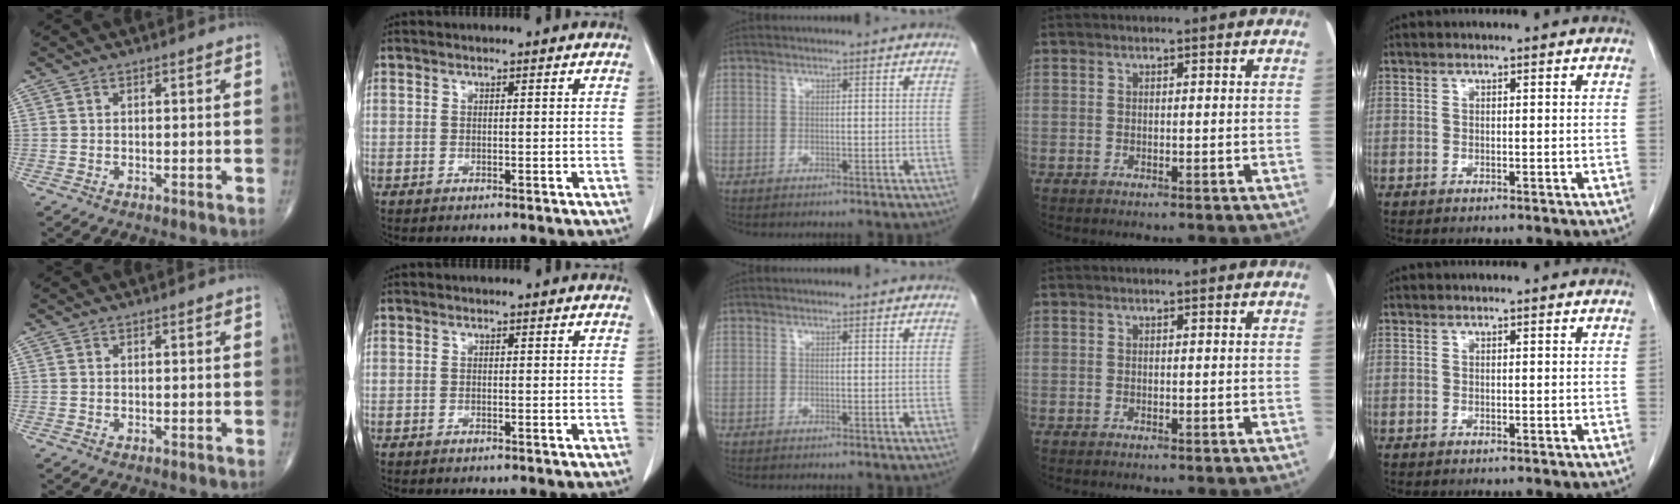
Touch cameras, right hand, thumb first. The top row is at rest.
{}